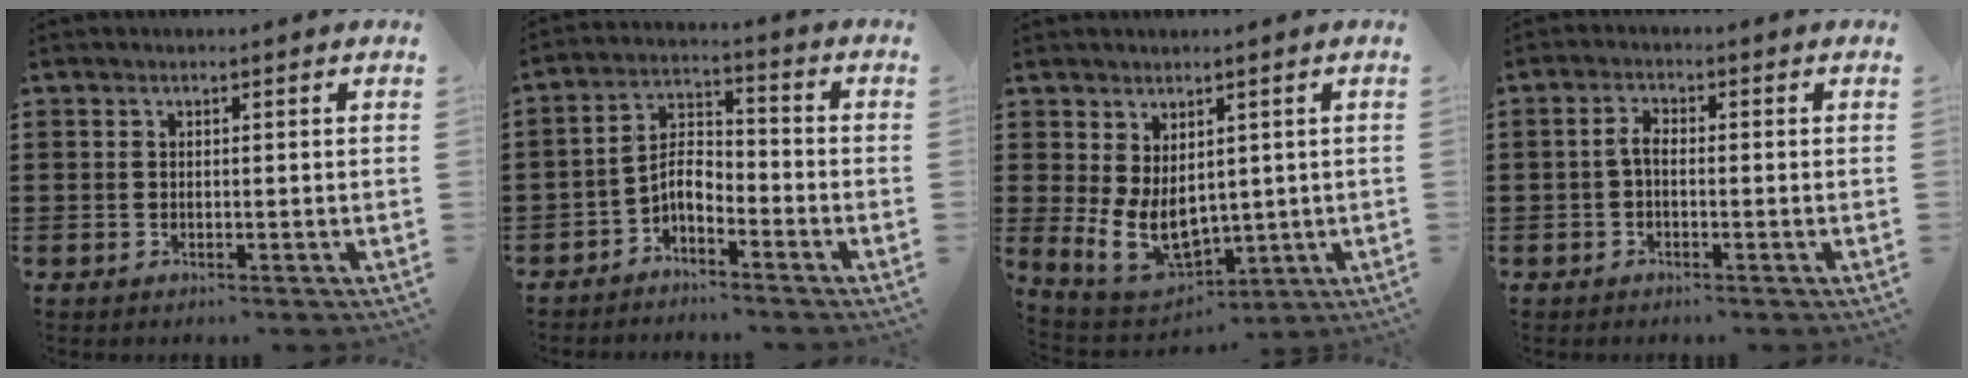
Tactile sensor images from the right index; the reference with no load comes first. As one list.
[{"total": 4.6, "force": [-3.1, 2.0, 2.7], "torque": [-0.068, 0.004, -0.067]}, {"total": 8.1, "force": [0.8, 5.5, 6.0], "torque": [-0.138, -0.011, 0.018]}, {"total": 2.2, "force": [-0.7, 0.9, 1.9], "torque": [-0.044, 0.001, -0.018]}]